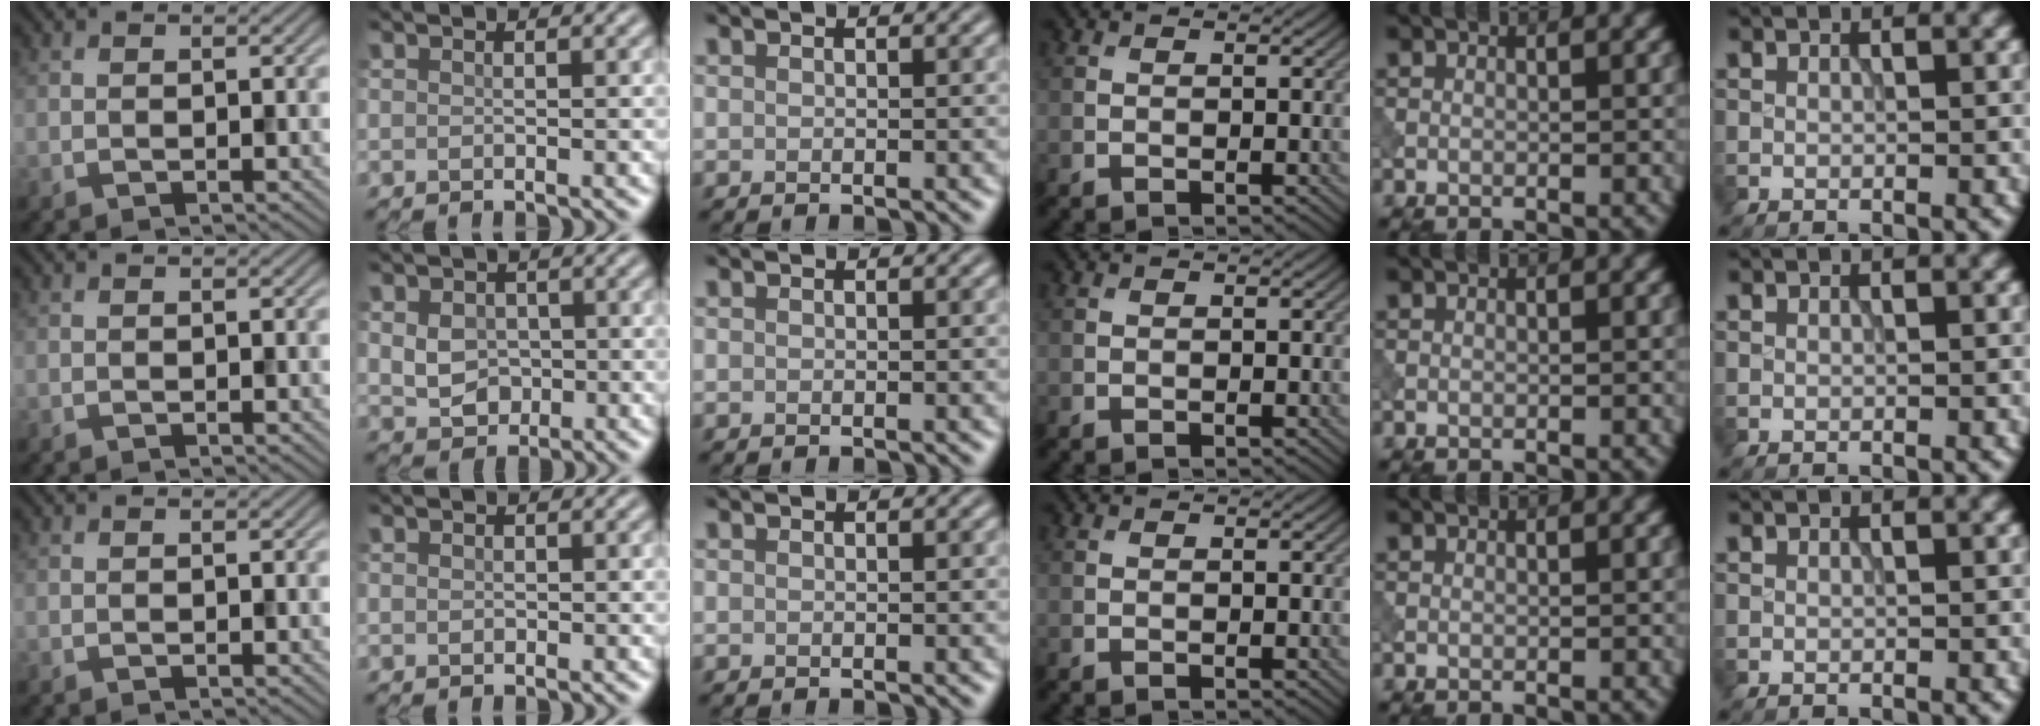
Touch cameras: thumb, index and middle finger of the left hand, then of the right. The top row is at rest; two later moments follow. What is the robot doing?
{"motion": "press", "object": "tv remote"}